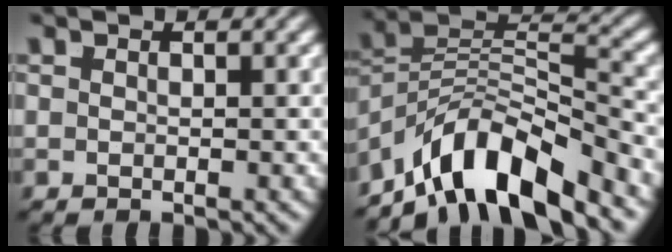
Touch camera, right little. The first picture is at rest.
{"total": 11.4, "force": [-4.6, 7.0, 7.6], "torque": [-0.121, -0.031, -0.065]}